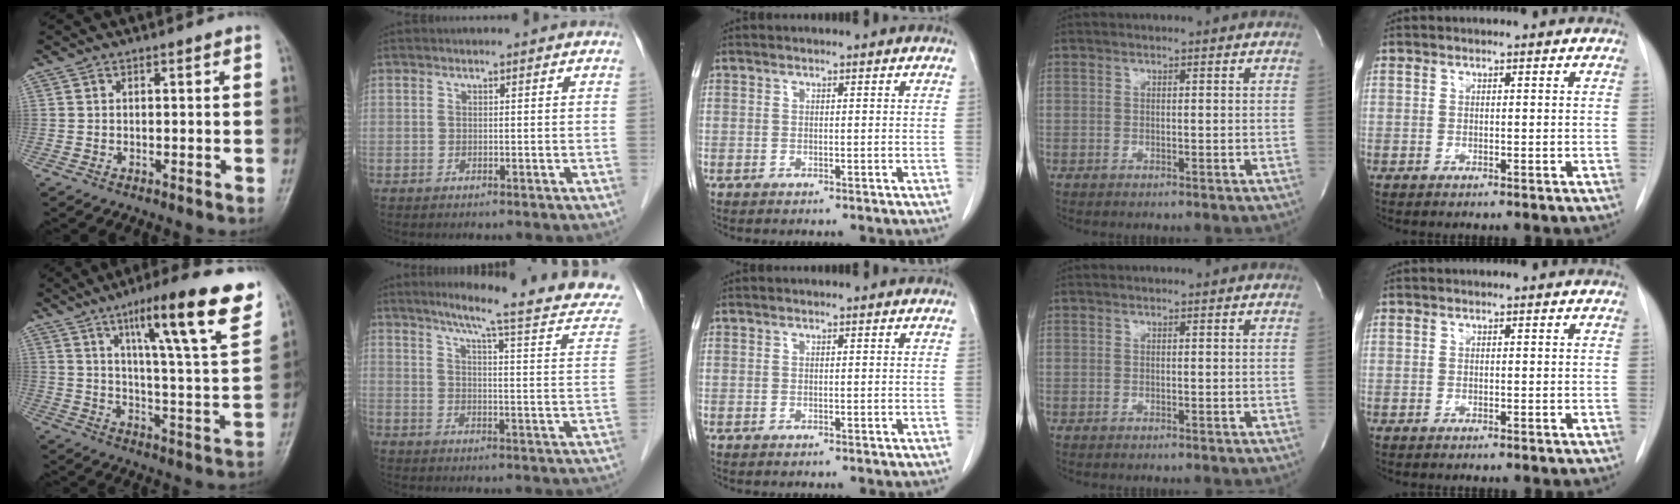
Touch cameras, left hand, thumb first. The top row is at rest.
{"thumb": {"total": 19.9, "force": [11.2, 2.6, 16.3], "torque": [-0.213, -0.044, 0.166]}, "index": {"total": 19.2, "force": [16.4, 0.5, 10.0], "torque": [-0.130, -0.040, 0.195]}}